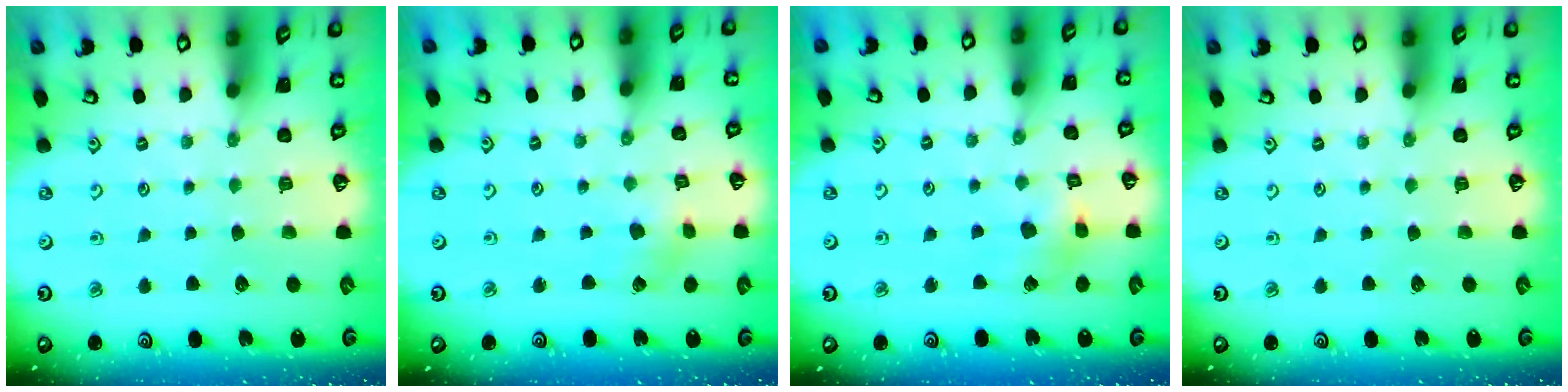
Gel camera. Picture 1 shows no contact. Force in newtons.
{"total": 1.9, "press": 1.9, "slide": 0.3}
{"total": 5.9, "press": 5.9, "slide": 0.8}
{"total": 0.0}